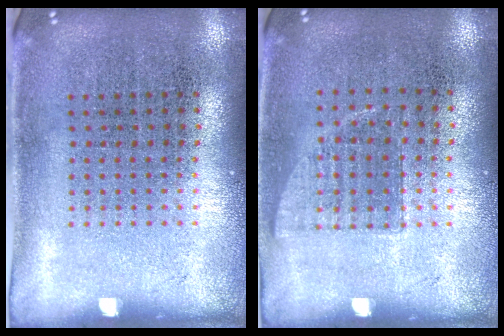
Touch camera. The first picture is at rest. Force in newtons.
{"total": 0.7, "press": 0.7, "slide": 0.1}